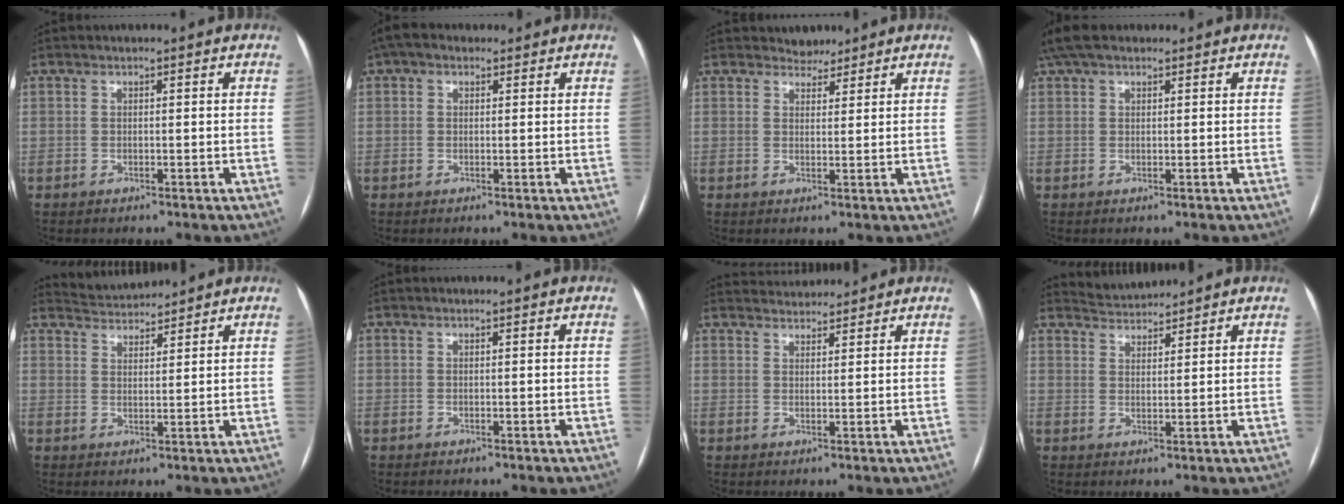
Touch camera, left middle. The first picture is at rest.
{"total": 3.5, "force": [2.1, 2.2, 1.7], "torque": [-0.039, 0.034, 0.036]}
{"total": 2.6, "force": [2.3, 1.2, -0.1], "torque": [0.004, 0.002, 0.035]}
{"total": 5.9, "force": [4.6, 2.4, 2.9], "torque": [-0.060, 0.041, 0.087]}
{"total": 4.1, "force": [4.1, 0.0, -0.5], "torque": [-0.003, 0.016, 0.075]}
{"total": 0.0}
{"total": 4.7, "force": [4.6, 0.5, 0.2], "torque": [-0.010, 0.027, 0.072]}
{"total": 3.4, "force": [3.3, -0.1, -0.7], "torque": [0.003, 0.012, 0.066]}